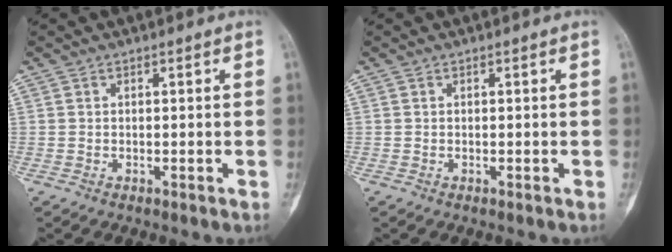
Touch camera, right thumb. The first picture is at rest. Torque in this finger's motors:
{"motor_torque": [0.16, 0.16, 0.04, -0.14, 0.05]}